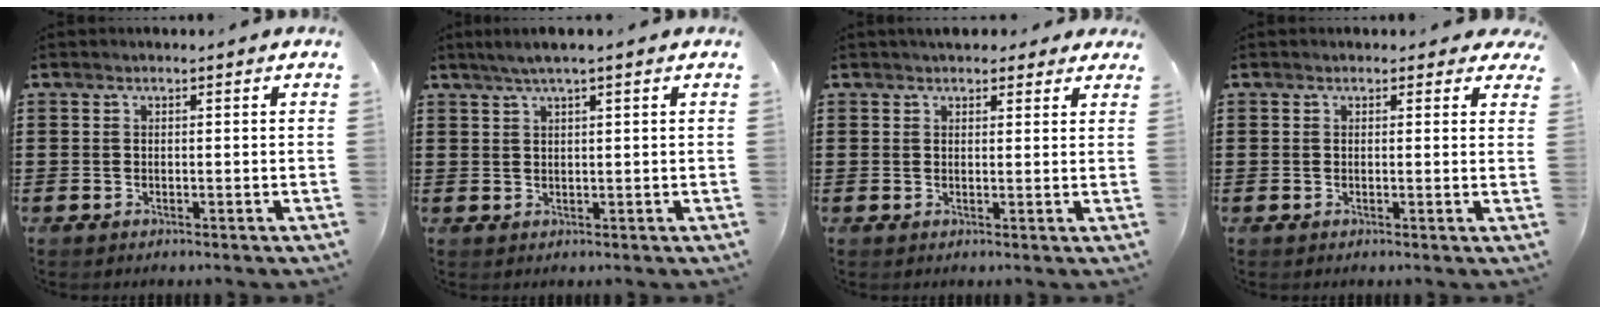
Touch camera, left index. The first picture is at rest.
{"total": 2.2, "force": [1.2, -0.2, 1.9], "torque": [-0.035, 0.001, 0.021]}
{"total": 2.6, "force": [2.2, 1.3, 0.6], "torque": [-0.010, 0.002, 0.038]}
{"total": 1.0, "force": [0.6, 0.7, 0.4], "torque": [-0.003, 0.004, 0.009]}